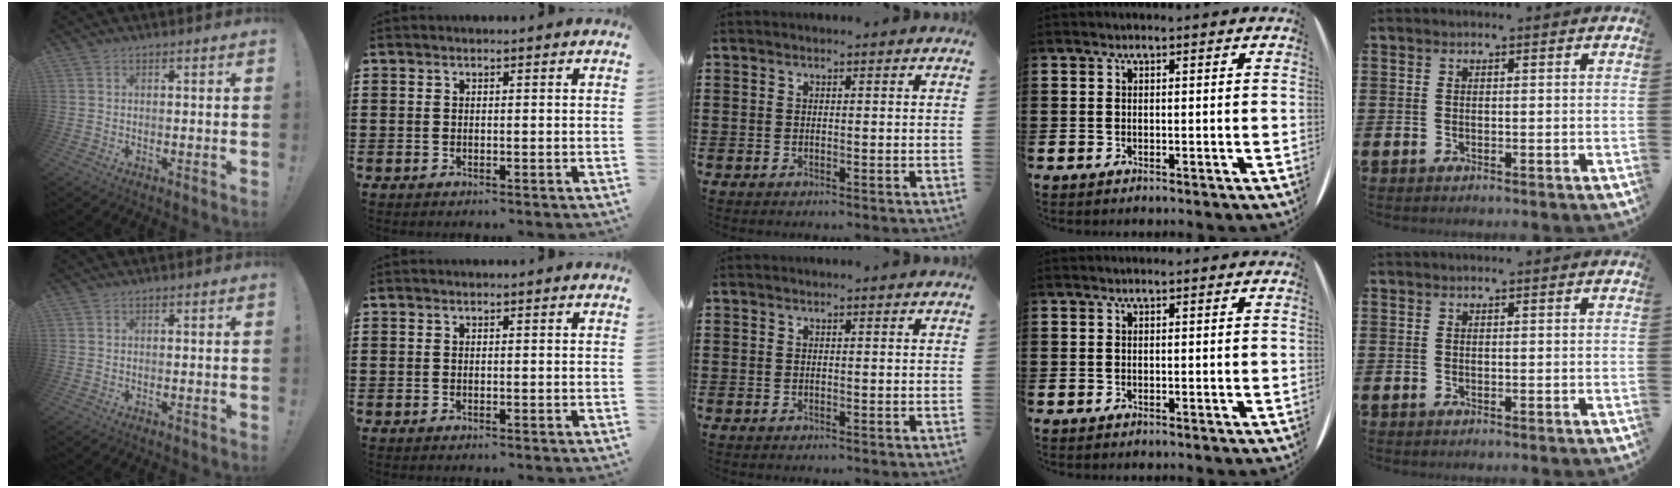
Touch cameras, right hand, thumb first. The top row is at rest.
{}